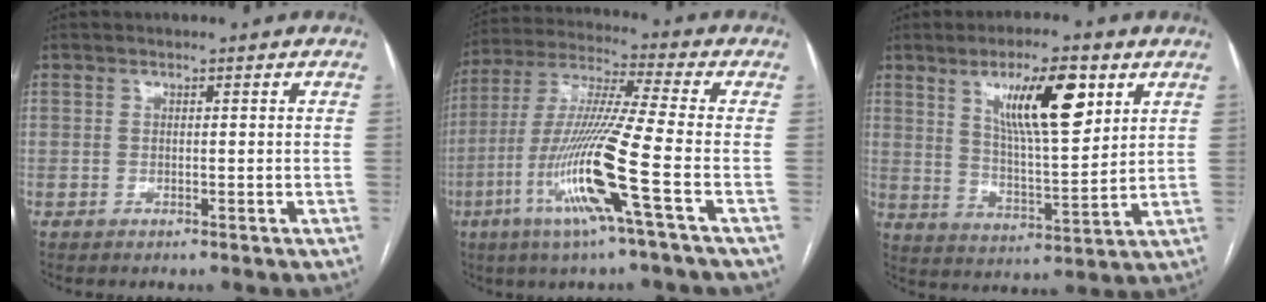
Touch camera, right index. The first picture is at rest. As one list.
[{"total": 15.5, "force": [-5.6, -1.5, 14.3], "torque": [-0.293, -0.018, -0.114]}, {"total": 12.8, "force": [6.0, 2.7, 10.9], "torque": [-0.189, 0.003, 0.106]}]